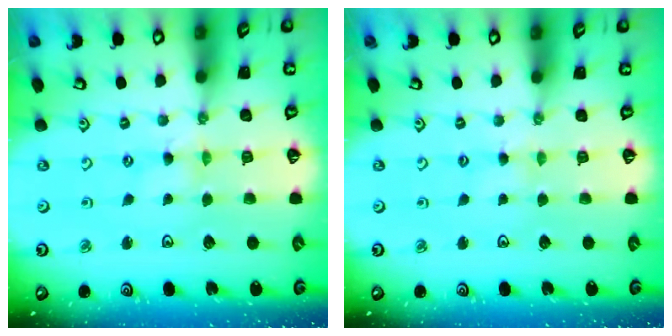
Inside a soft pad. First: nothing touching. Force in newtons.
{"total": 1.9, "press": 1.9, "slide": 0.4}